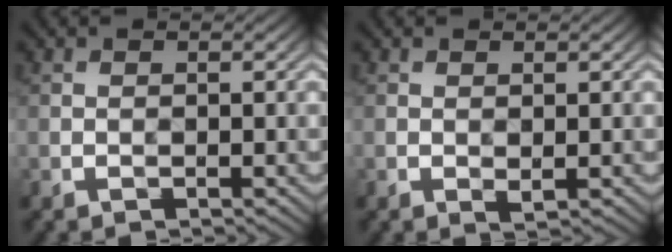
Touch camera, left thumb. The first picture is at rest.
{"total": 0.6, "force": [0.2, 0.3, 0.5], "torque": [-0.009, -0.002, 0.006]}